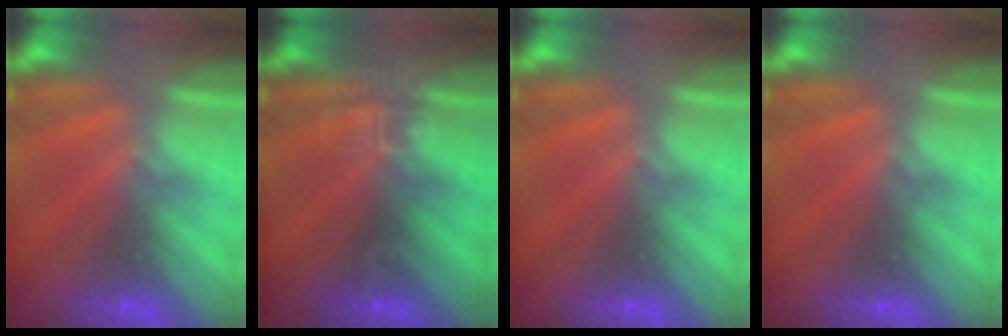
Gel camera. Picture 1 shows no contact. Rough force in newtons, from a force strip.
{"total": 3.2}
{"total": 0.0}
{"total": 0.0}